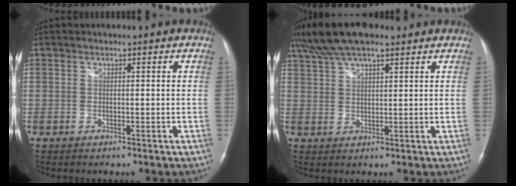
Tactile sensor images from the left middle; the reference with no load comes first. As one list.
[{"total": 11.0, "force": [8.4, 2.8, 6.6], "torque": [-0.130, 0.038, 0.151]}]